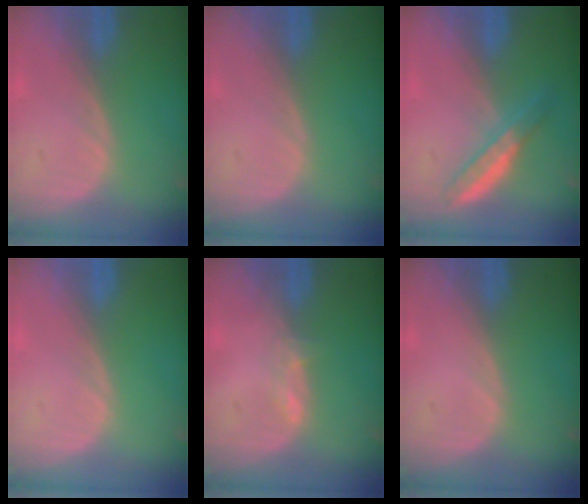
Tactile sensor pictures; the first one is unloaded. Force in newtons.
{"total": 0.0}
{"total": 5.3, "press": 4.7, "slide": 2.4}
{"total": 0.0}
{"total": 1.6, "press": 1.5, "slide": 0.6}
{"total": 0.0}